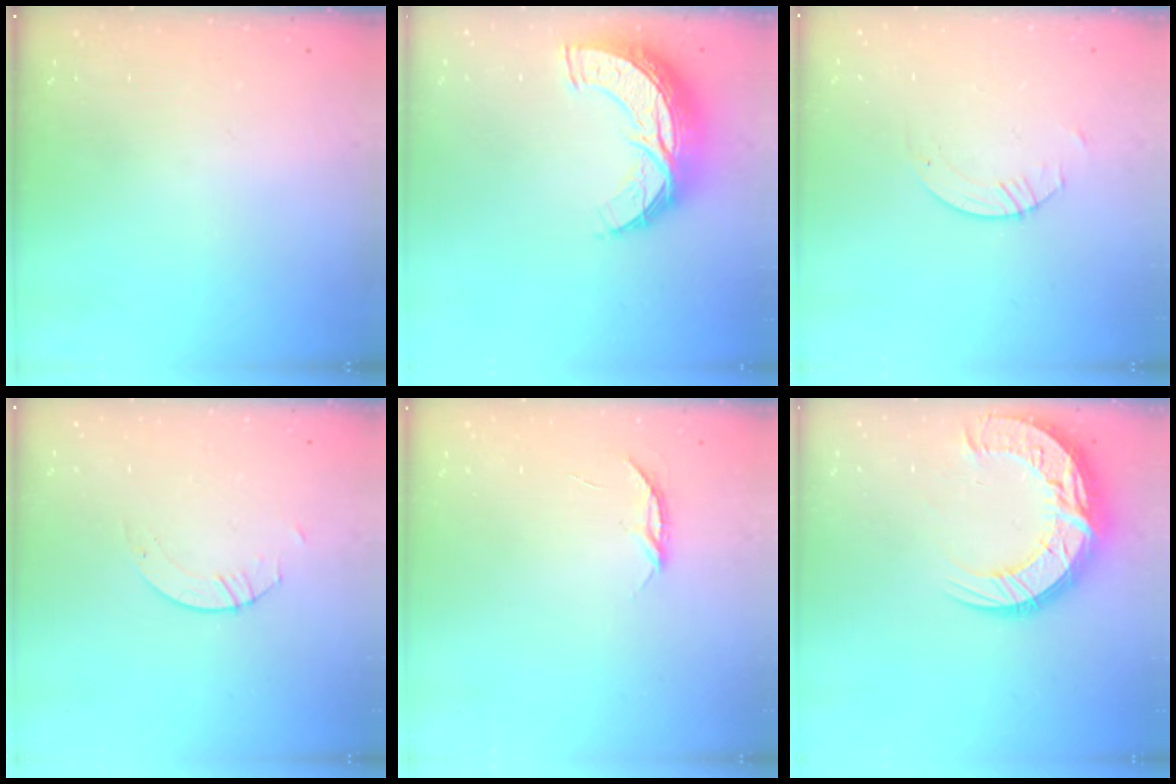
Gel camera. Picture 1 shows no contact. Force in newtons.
{"total": 13.7, "press": 13.6, "slide": 0.8}
{"total": 0.8, "press": 0.8, "slide": 0.2}
{"total": 2.6, "press": 2.6, "slide": 0.2}
{"total": 3.6, "press": 3.6, "slide": 0.5}
{"total": 18.8, "press": 18.7, "slide": 1.5}